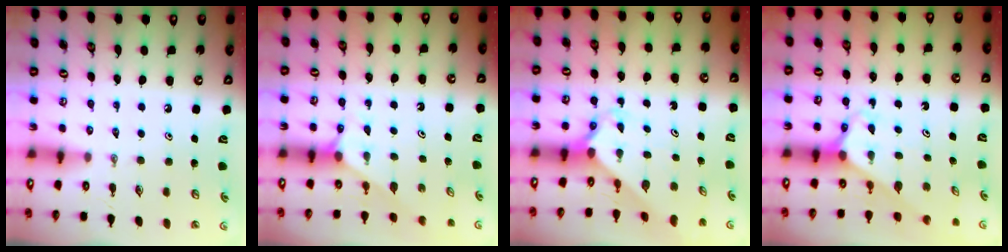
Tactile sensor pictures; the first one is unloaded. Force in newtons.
{"total": 2.8, "press": 2.8, "slide": 0.3}
{"total": 2.3, "press": 2.3, "slide": 0.2}
{"total": 2.5, "press": 2.5, "slide": 0.1}